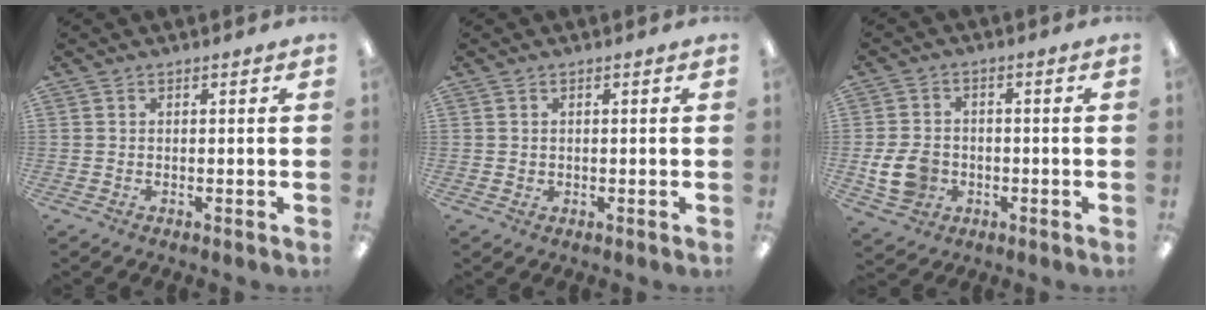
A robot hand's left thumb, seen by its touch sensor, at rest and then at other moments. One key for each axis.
{"total": 0.8, "fx": 0.3, "fy": 0.7, "fz": 0.0, "tx": 0.000, "ty": 0.003, "tz": 0.005}
{"total": 8.3, "fx": -2.1, "fy": 6.6, "fz": 4.6, "tx": -0.101, "ty": 0.010, "tz": -0.037}